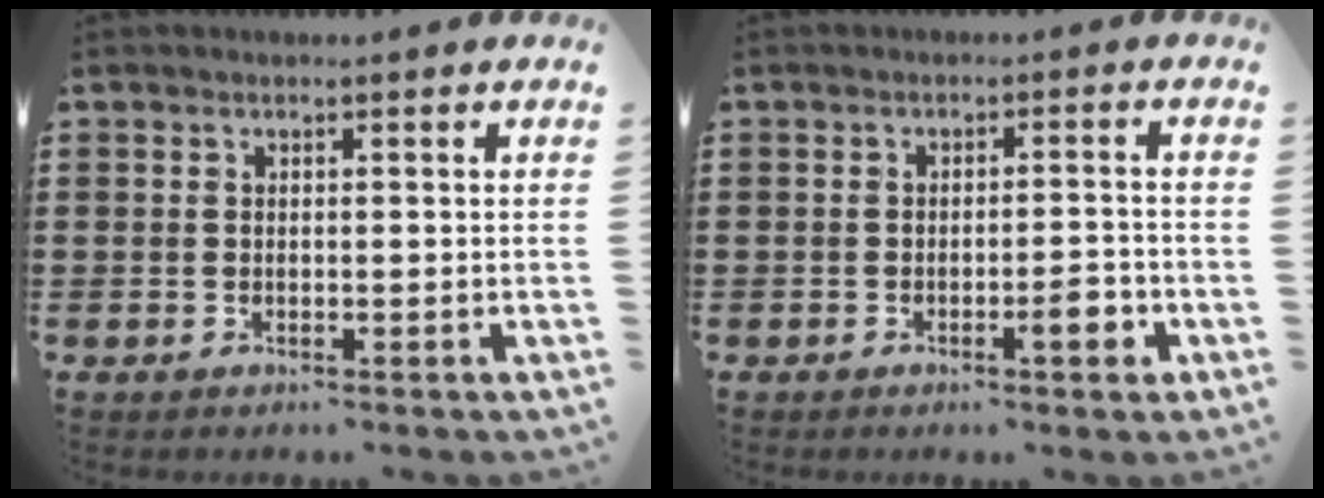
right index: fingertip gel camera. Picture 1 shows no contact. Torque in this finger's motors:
{"motor_torque": [0.70, -0.52, 0.19, 0.09]}